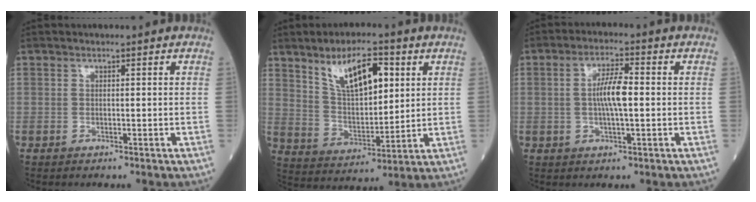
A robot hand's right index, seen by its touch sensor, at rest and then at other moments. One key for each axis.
{"total": 11.3, "fx": 5.3, "fy": 4.3, "fz": 9.0, "tx": -0.161, "ty": 0.010, "tz": 0.106}
{"total": 5.9, "fx": 0.0, "fy": 1.0, "fz": 5.8, "tx": -0.110, "ty": 0.007, "tz": -0.004}